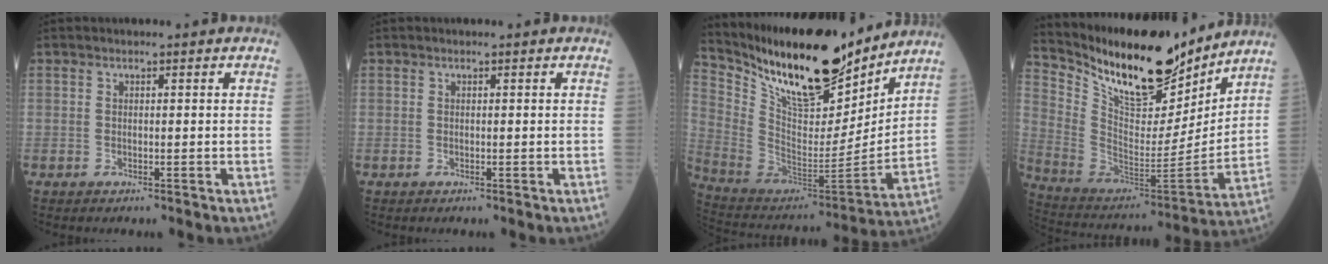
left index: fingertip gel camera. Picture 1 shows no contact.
{"total": 0.0}
{"total": 22.2, "force": [17.9, 5.2, 12.0], "torque": [-0.215, -0.020, 0.316]}
{"total": 19.9, "force": [16.6, 5.2, 9.6], "torque": [-0.177, -0.021, 0.295]}